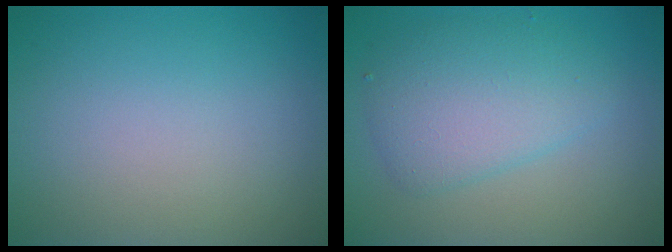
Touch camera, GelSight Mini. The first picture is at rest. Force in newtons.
{"total": 4.6, "press": 4.6, "slide": 0.0}